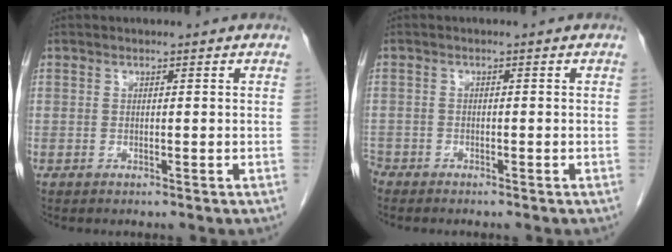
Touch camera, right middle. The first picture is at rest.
{"total": 2.3, "force": [-2.1, 0.9, 0.3], "torque": [-0.009, -0.002, -0.038]}